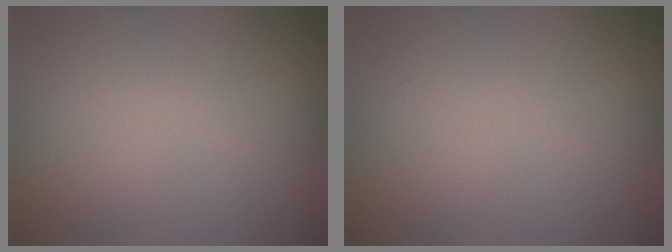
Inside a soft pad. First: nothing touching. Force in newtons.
{"total": 0.0}